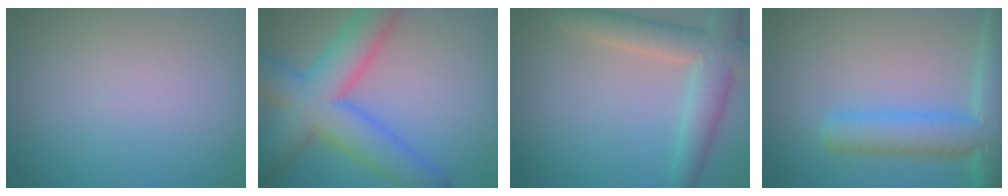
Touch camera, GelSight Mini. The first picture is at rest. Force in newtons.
{"total": 9.2, "press": 9.2, "slide": 0.3}
{"total": 5.5, "press": 5.5, "slide": 0.3}
{"total": 6.9, "press": 6.8, "slide": 0.4}